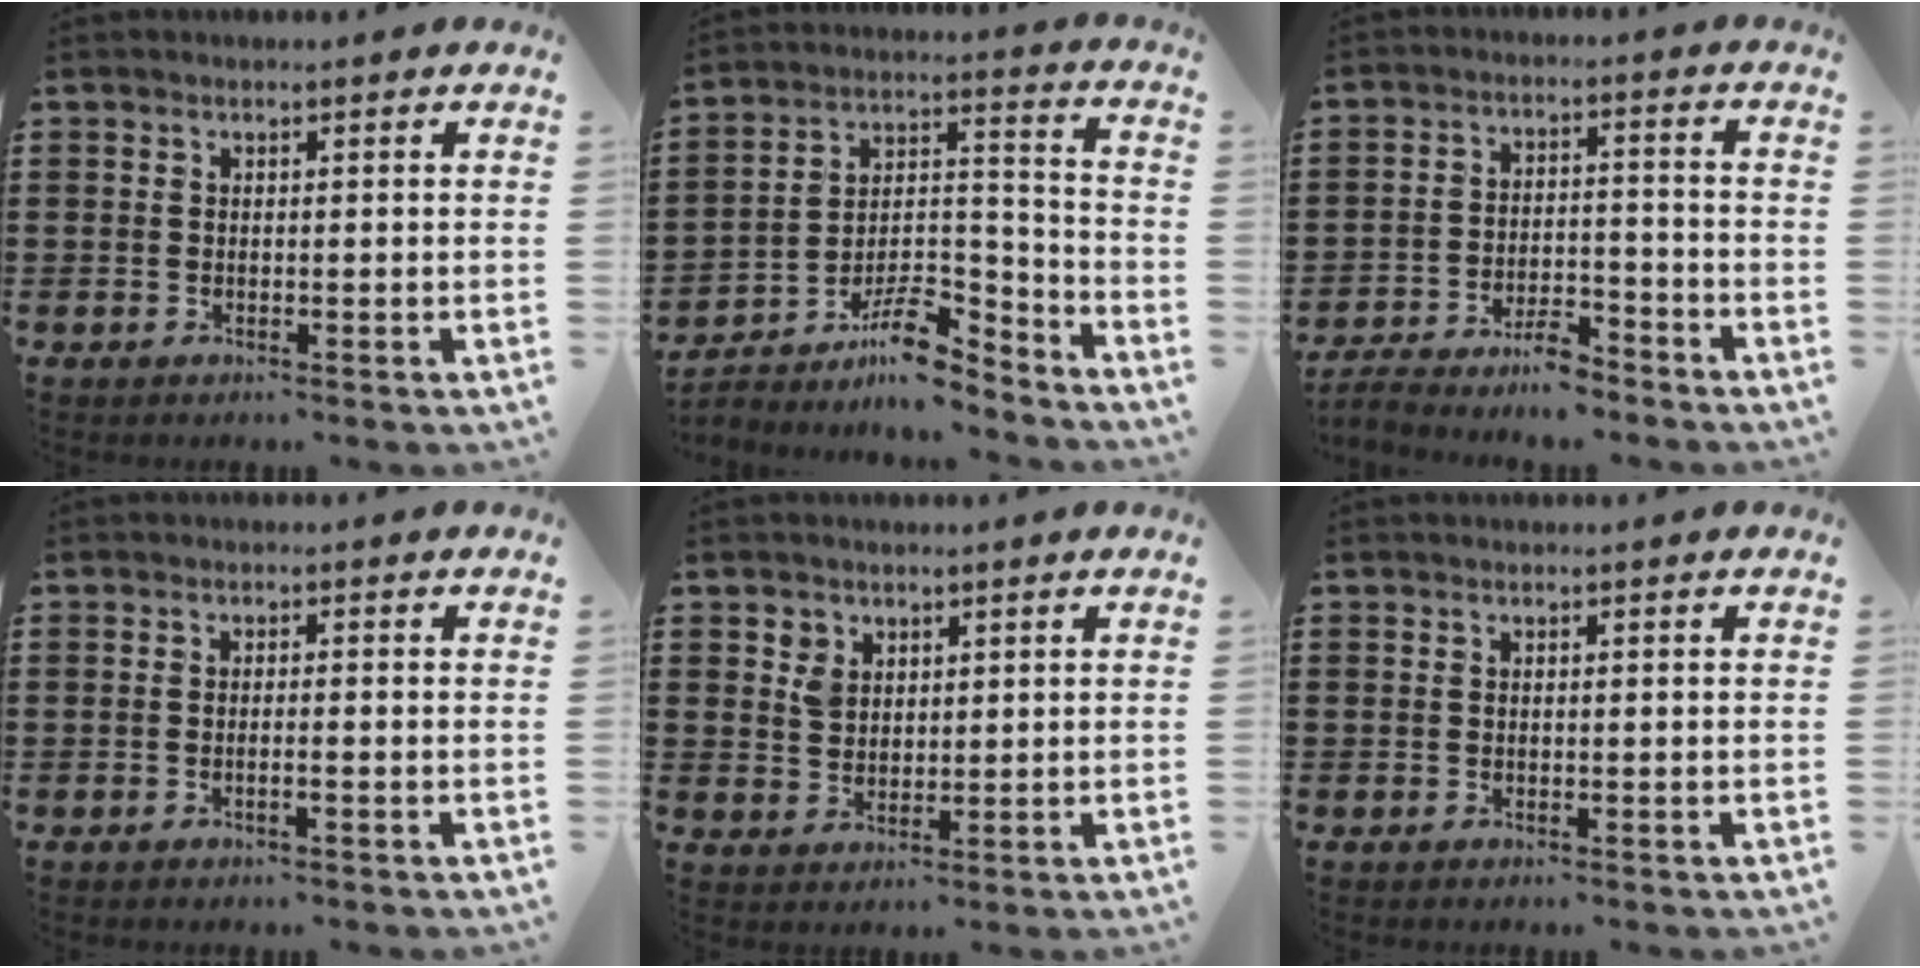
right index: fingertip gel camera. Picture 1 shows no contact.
{"total": 10.5, "force": [-7.9, 3.7, 5.9], "torque": [-0.098, 0.030, -0.147]}
{"total": 5.7, "force": [-5.2, 1.0, 2.2], "torque": [-0.042, 0.010, -0.099]}
{"total": 1.2, "force": [-0.7, -0.1, 1.0], "torque": [-0.016, -0.005, -0.012]}
{"total": 2.9, "force": [1.6, 2.3, 0.9], "torque": [-0.026, 0.009, 0.030]}
{"total": 0.0}